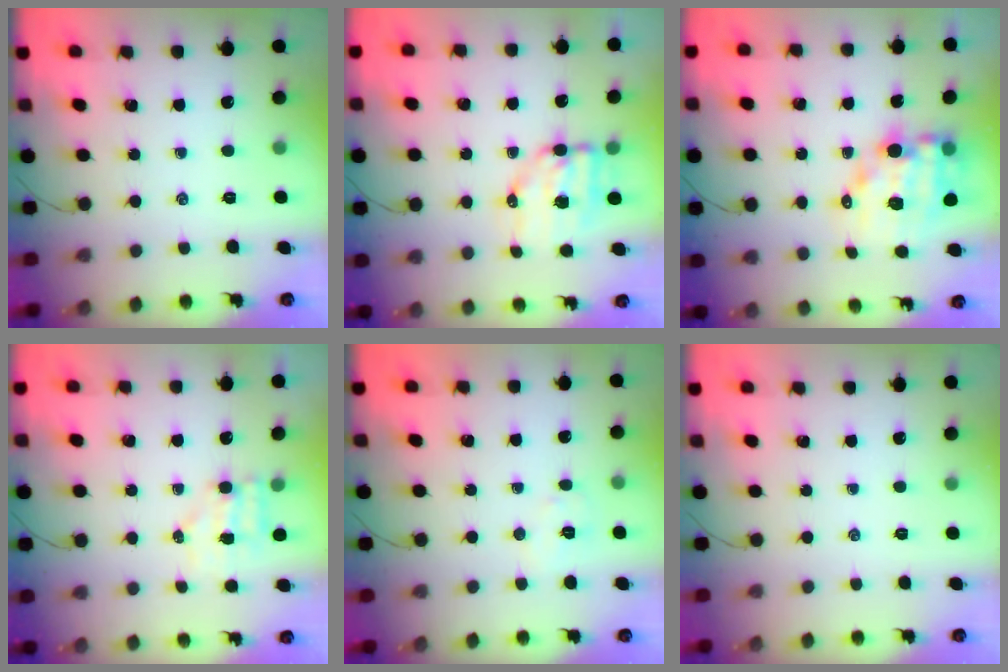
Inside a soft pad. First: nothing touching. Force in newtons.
{"total": 7.1, "press": 7.0, "slide": 1.4}
{"total": 11.2, "press": 10.7, "slide": 3.3}
{"total": 4.5, "press": 4.5, "slide": 0.8}
{"total": 4.0, "press": 3.9, "slide": 0.9}
{"total": 0.0}